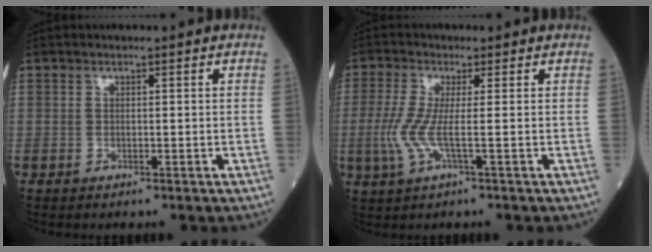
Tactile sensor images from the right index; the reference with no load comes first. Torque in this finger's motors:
{"motor_torque": [0.01, -0.01, 0.00, 0.00]}